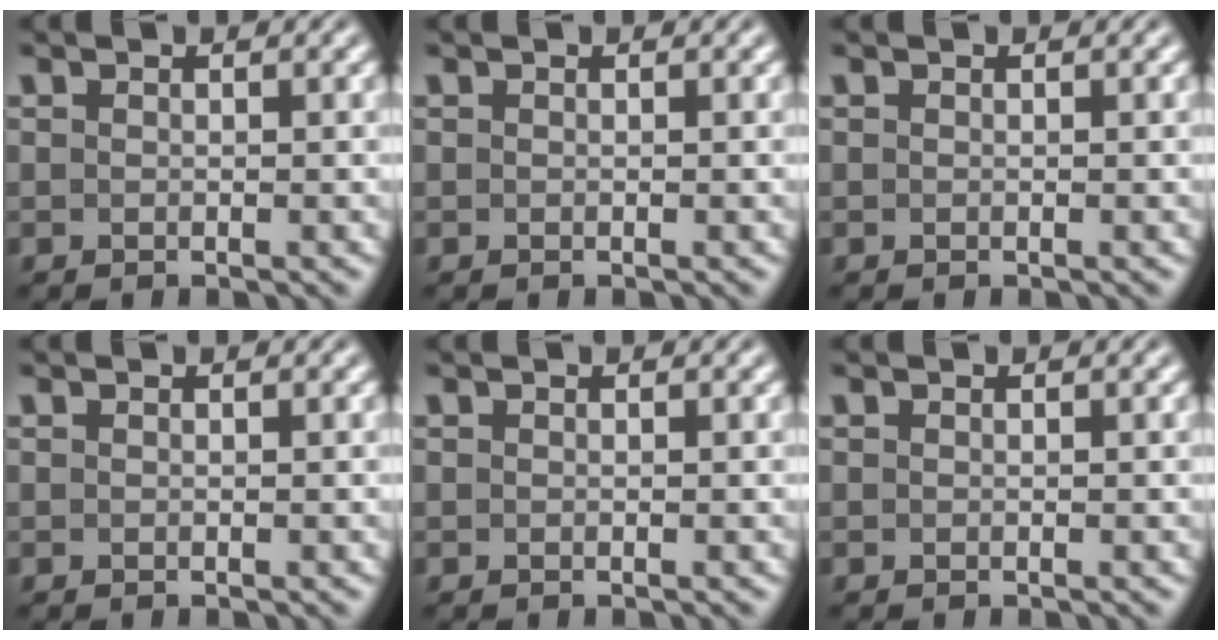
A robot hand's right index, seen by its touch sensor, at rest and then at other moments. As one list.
[{"total": 0.0}, {"total": 0.0}, {"total": 0.0}, {"total": 0.0}, {"total": 0.0}]